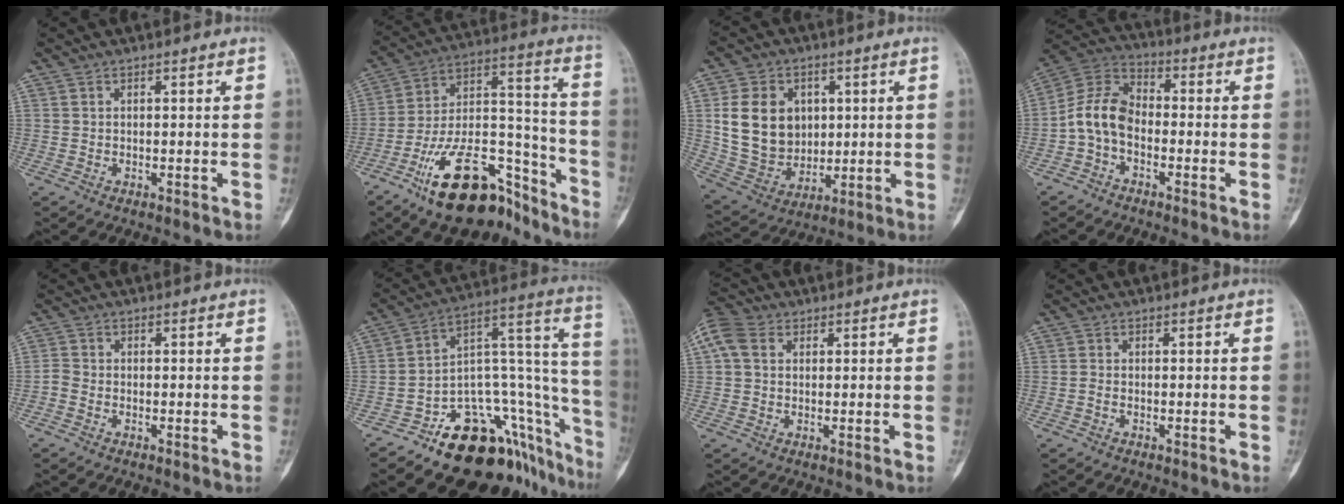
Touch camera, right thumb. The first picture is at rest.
{"total": 22.5, "force": [-15.4, 9.8, 13.2], "torque": [-0.210, 0.108, -0.259]}
{"total": 14.8, "force": [2.9, 11.9, 8.4], "torque": [-0.123, -0.006, 0.071]}
{"total": 9.3, "force": [-2.4, 6.3, 6.4], "torque": [-0.116, 0.037, -0.063]}
{"total": 1.6, "force": [-1.0, 0.9, 0.9], "torque": [-0.023, 0.002, -0.027]}
{"total": 27.4, "force": [-15.0, 13.1, 18.8], "torque": [-0.139, 0.138, -0.212]}
{"total": 6.4, "force": [1.9, 4.8, 3.8], "torque": [-0.088, 0.019, 0.032]}
{"total": 0.7, "force": [-0.3, 0.3, 0.5], "torque": [-0.010, 0.001, -0.008]}